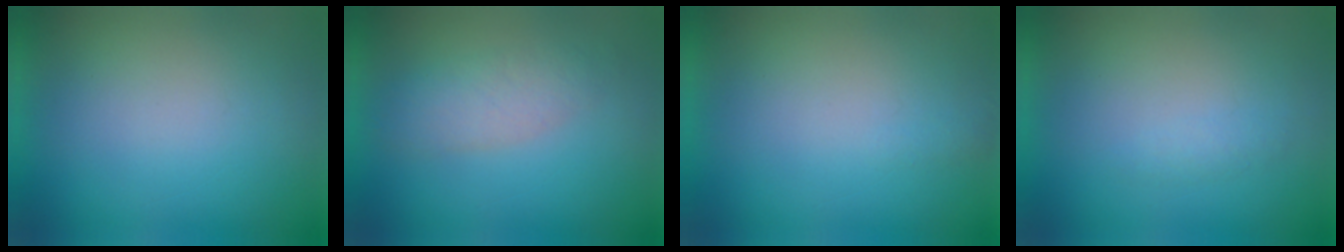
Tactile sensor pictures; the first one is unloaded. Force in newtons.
{"total": 2.9}
{"total": 1.1}
{"total": 1.3}